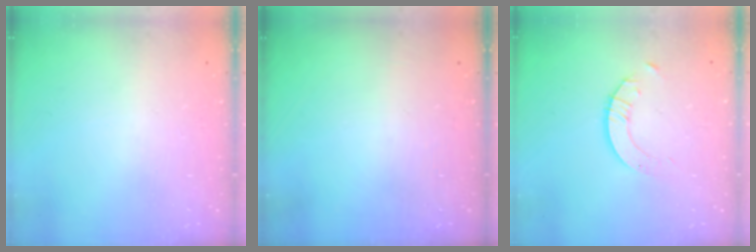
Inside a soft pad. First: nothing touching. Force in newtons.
{"total": 0.0}
{"total": 2.1, "press": 2.1, "slide": 0.2}